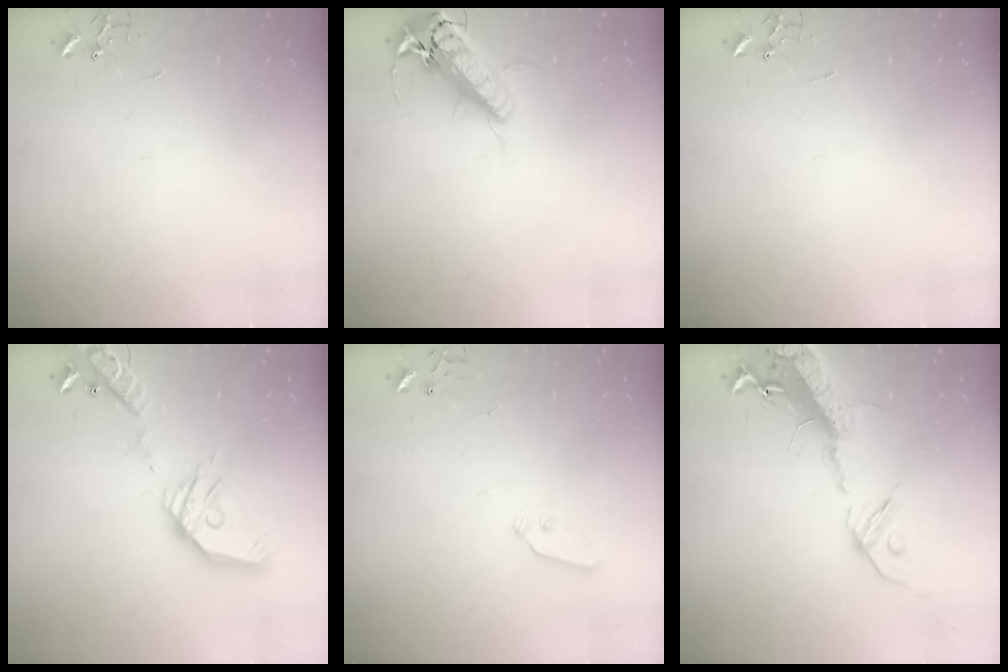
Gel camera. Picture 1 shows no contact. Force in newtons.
{"total": 18.2, "press": 17.8, "slide": 3.8}
{"total": 0.0}
{"total": 21.9, "press": 21.6, "slide": 3.8}
{"total": 4.3, "press": 4.3, "slide": 0.3}
{"total": 21.7, "press": 21.1, "slide": 5.1}